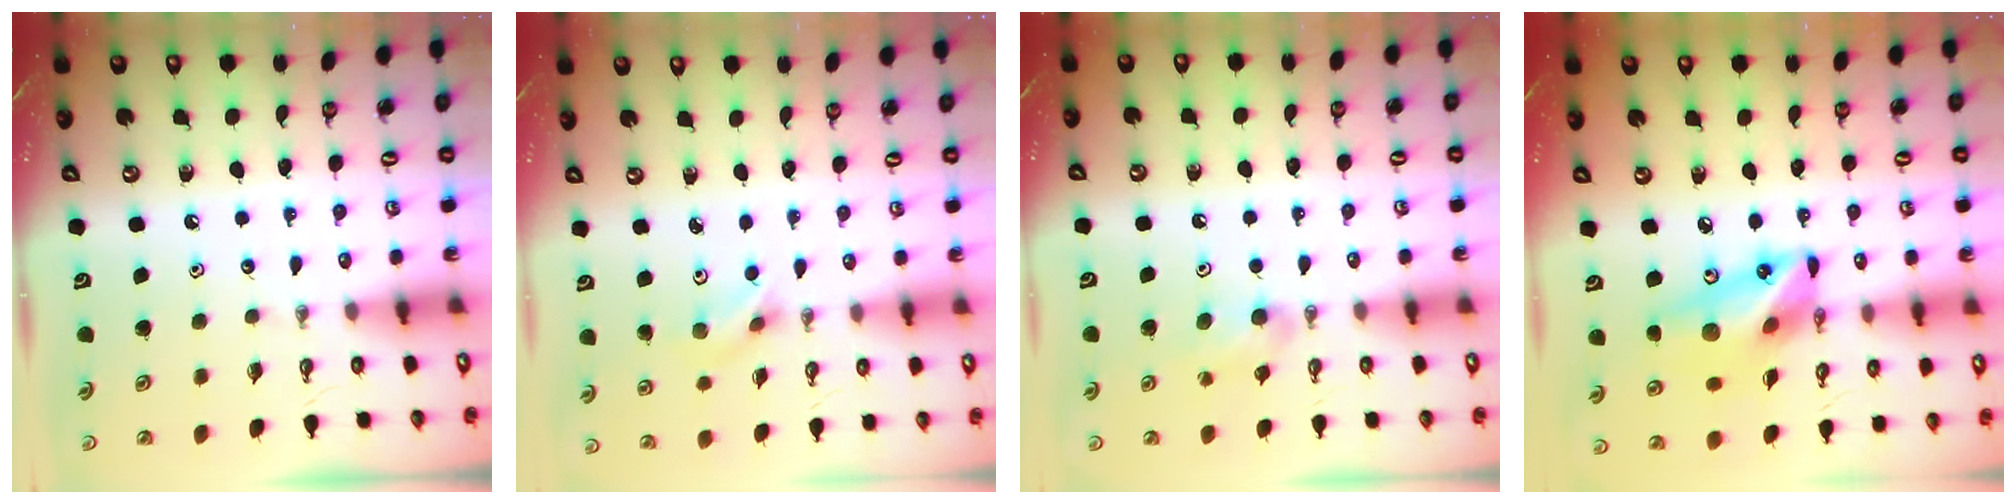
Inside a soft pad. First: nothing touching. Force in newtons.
{"total": 2.6, "press": 2.4, "slide": 0.9}
{"total": 8.1, "press": 4.5, "slide": 6.8}
{"total": 16.6, "press": 16.2, "slide": 3.7}